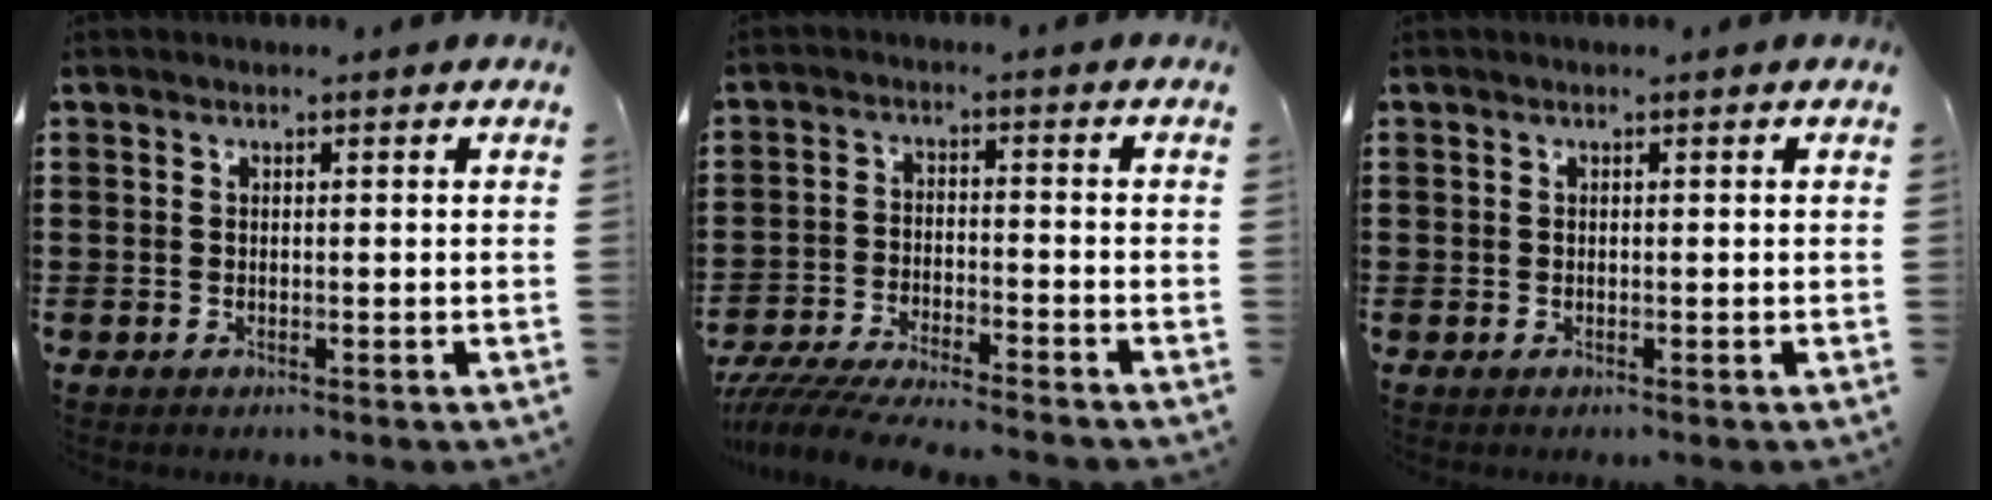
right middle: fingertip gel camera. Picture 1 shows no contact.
{"total": 5.9, "force": [-5.7, 0.0, 1.5], "torque": [-0.043, -0.010, -0.115]}
{"total": 0.0}